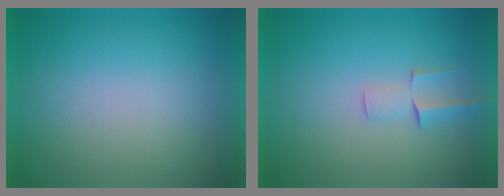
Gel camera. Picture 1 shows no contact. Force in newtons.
{"total": 2.1}